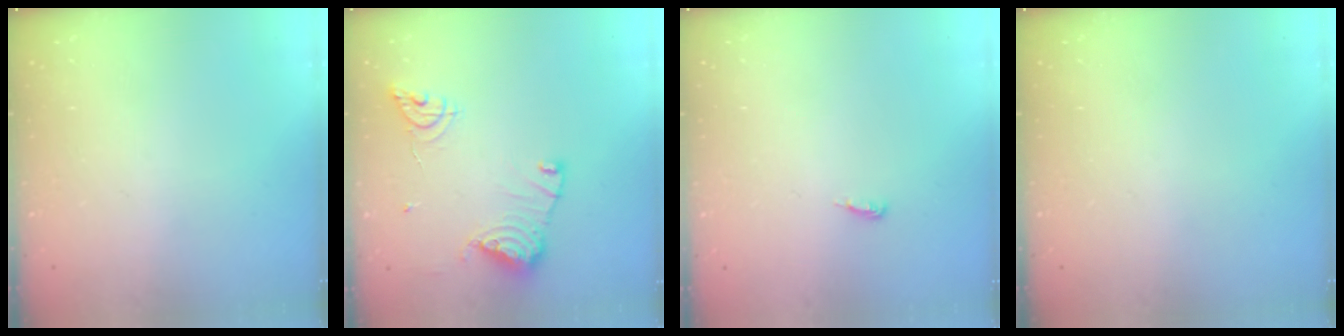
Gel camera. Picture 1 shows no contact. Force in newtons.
{"total": 13.4, "press": 13.3, "slide": 1.4}
{"total": 3.5, "press": 3.5, "slide": 0.3}
{"total": 0.0}